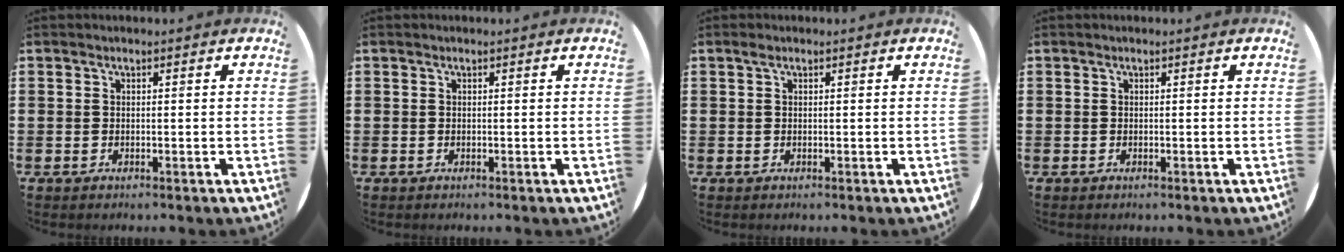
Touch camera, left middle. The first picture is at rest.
{"total": 0.0}
{"total": 0.6, "force": [0.3, 0.3, 0.3], "torque": [-0.007, 0.004, 0.006]}
{"total": 0.0}